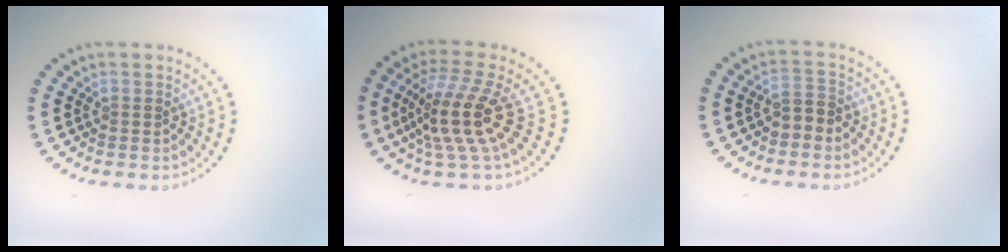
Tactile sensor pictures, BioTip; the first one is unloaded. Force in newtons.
{"total": 4.8, "press": 3.5, "slide": 3.3}
{"total": 1.9, "press": 1.8, "slide": 0.6}